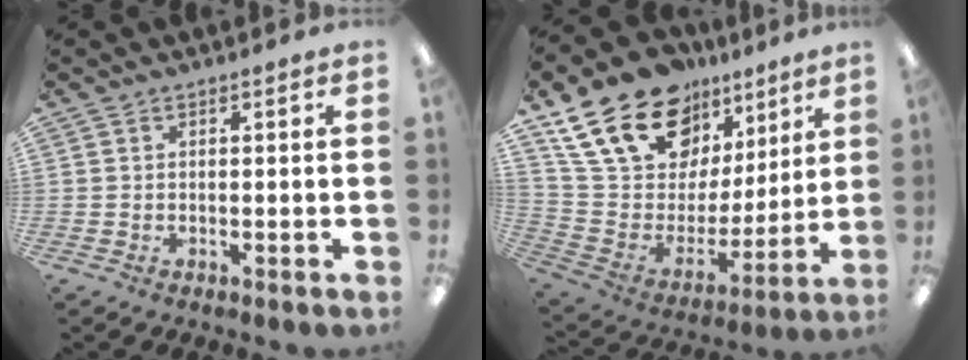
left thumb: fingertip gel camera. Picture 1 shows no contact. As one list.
[{"total": 21.9, "force": [15.1, 12.2, 10.2], "torque": [-0.196, -0.088, 0.283]}]